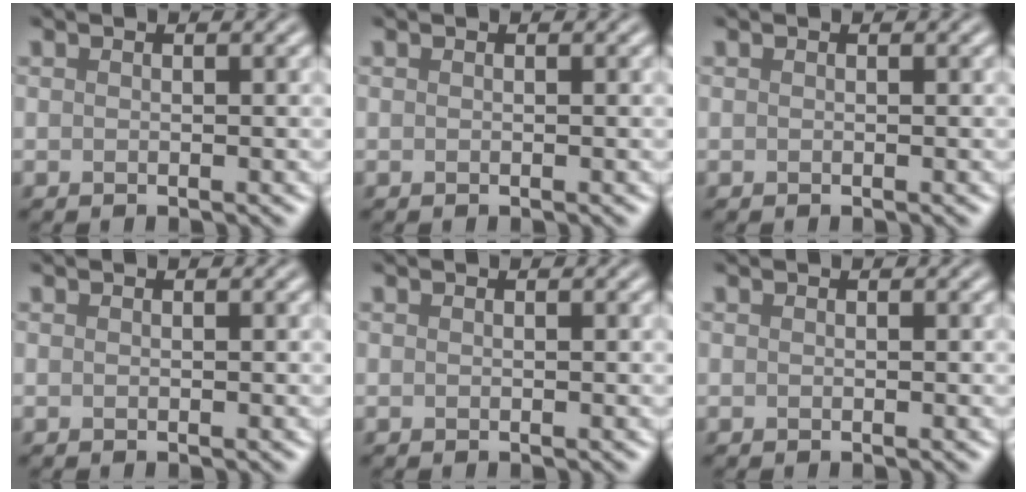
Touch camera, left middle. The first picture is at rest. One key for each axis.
{"total": 0.0}
{"total": 0.0}
{"total": 0.0}
{"total": 0.0}
{"total": 0.0}